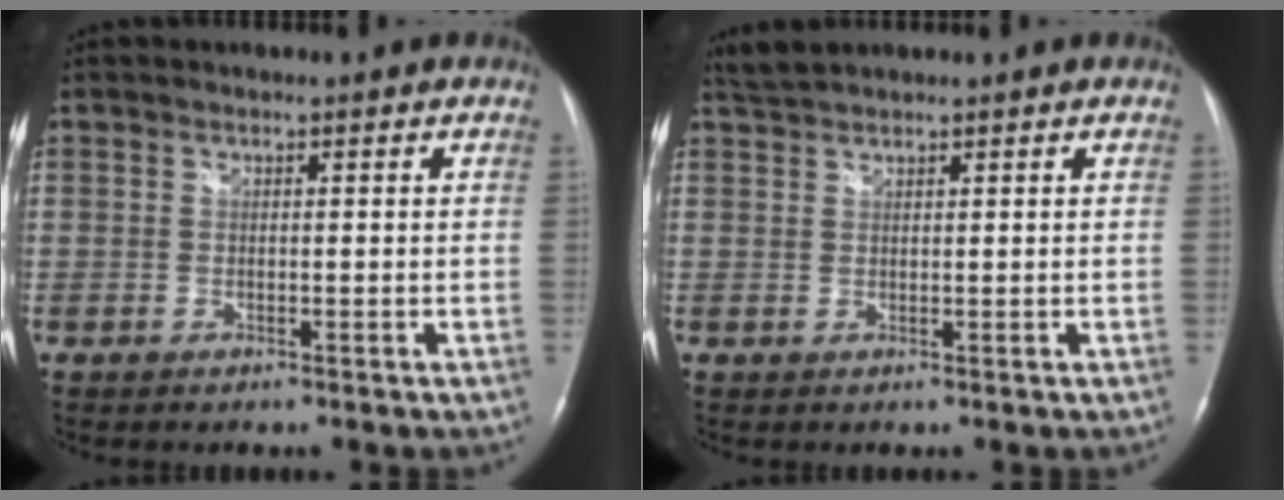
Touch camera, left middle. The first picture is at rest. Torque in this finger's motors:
{"motor_torque": [0.18, -0.09, -0.10, 0.01]}